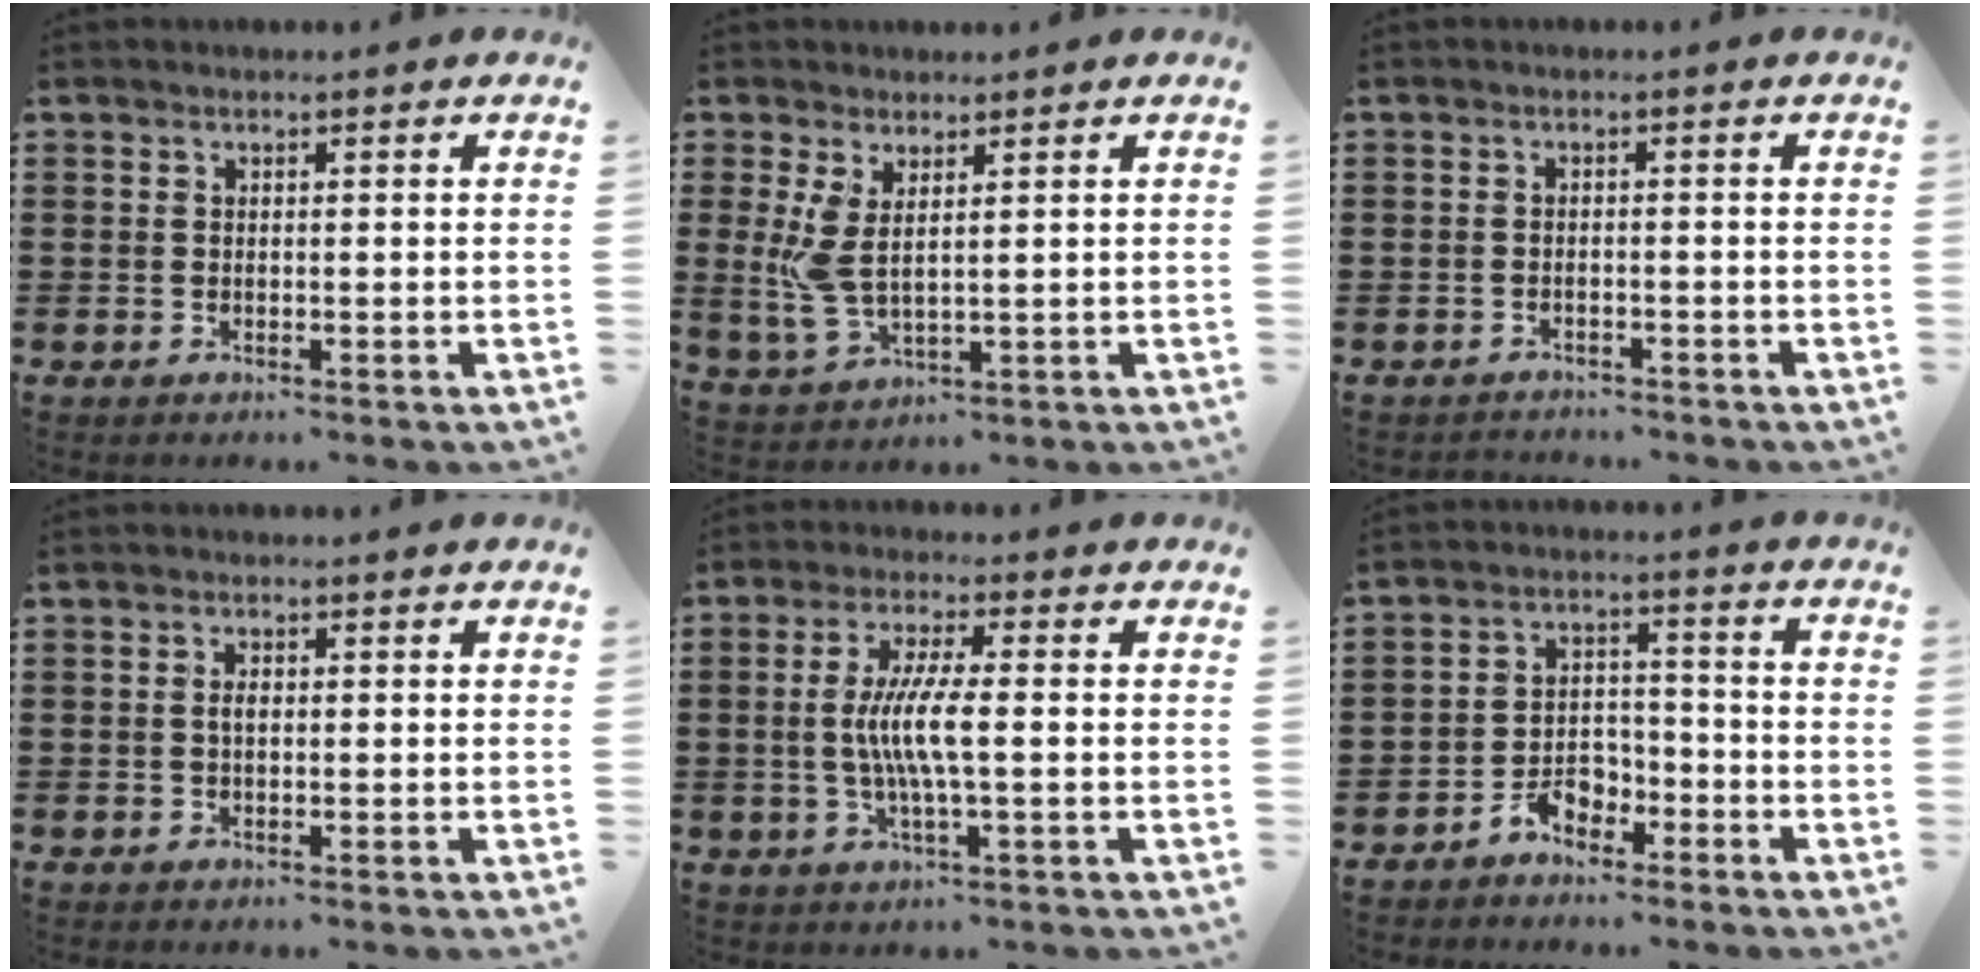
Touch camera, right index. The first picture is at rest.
{"total": 5.2, "force": [1.9, 1.6, 4.5], "torque": [-0.122, -0.012, 0.028]}
{"total": 1.2, "force": [-1.2, 0.3, -0.1], "torque": [-0.002, 0.002, -0.026]}
{"total": 1.4, "force": [0.0, 0.6, 1.2], "torque": [-0.026, 0.003, -0.001]}
{"total": 6.8, "force": [-0.5, 0.8, 6.7], "torque": [-0.140, -0.010, -0.020]}
{"total": 4.5, "force": [-3.4, 2.5, 1.5], "torque": [-0.034, 0.014, -0.069]}